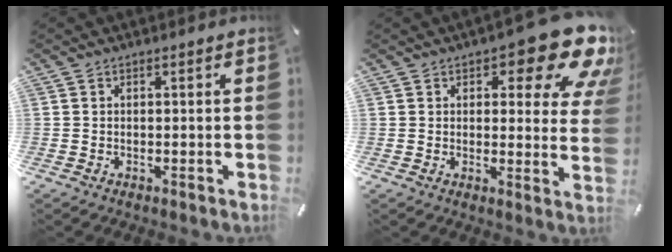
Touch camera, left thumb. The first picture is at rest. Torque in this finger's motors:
{"motor_torque": [0.94, 0.93, 1.40, -1.37, 0.27]}